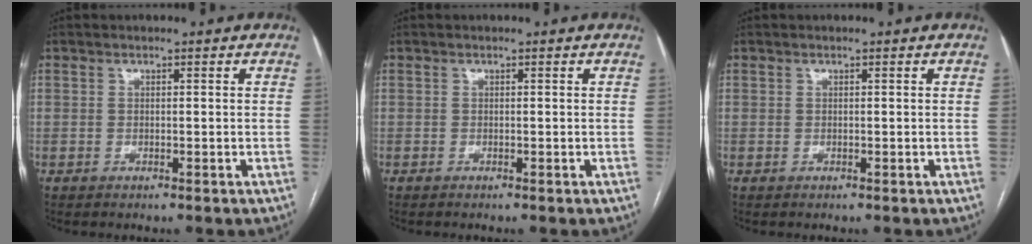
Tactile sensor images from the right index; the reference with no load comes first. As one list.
[{"total": 0.0}, {"total": 0.0}]